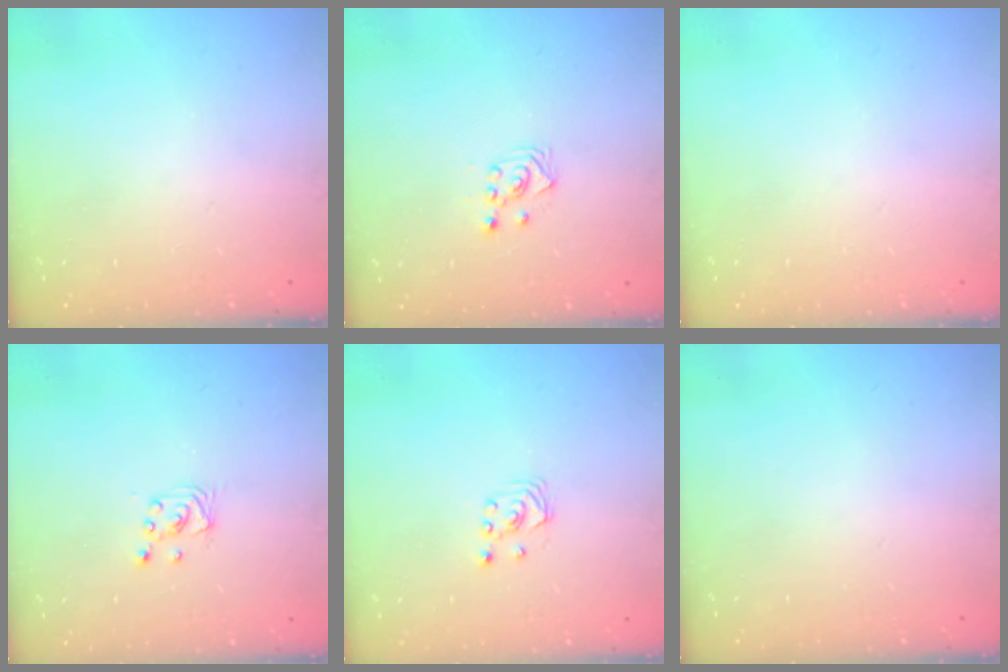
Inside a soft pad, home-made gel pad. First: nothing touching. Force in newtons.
{"total": 3.3, "press": 3.2, "slide": 1.0}
{"total": 0.0}
{"total": 2.5, "press": 2.5, "slide": 0.2}
{"total": 1.8, "press": 1.8, "slide": 0.2}
{"total": 0.0}